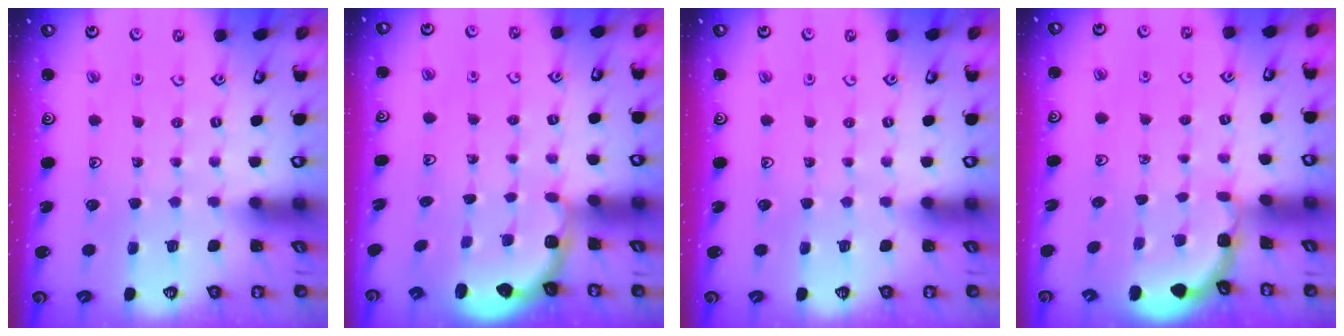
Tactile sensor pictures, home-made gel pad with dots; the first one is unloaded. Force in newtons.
{"total": 2.7, "press": 2.1, "slide": 1.8}
{"total": 0.0}
{"total": 1.6, "press": 1.6, "slide": 0.1}